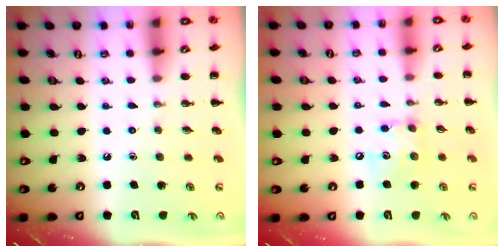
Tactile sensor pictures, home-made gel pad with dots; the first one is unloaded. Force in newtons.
{"total": 8.6, "press": 8.6, "slide": 0.8}